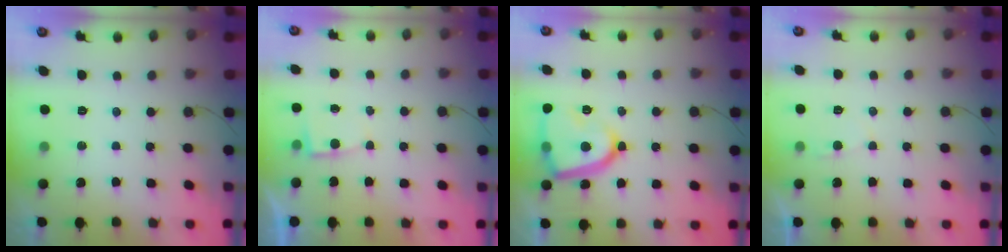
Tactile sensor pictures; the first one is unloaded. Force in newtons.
{"total": 2.8, "press": 2.8, "slide": 0.3}
{"total": 17.7, "press": 17.6, "slide": 1.6}
{"total": 1.8, "press": 1.8, "slide": 0.3}